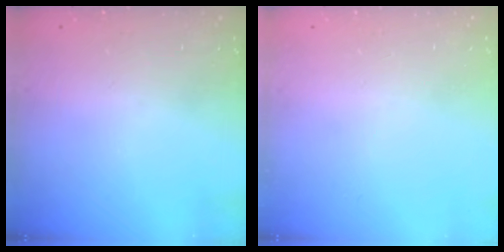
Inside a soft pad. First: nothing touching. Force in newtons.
{"total": 0.0}